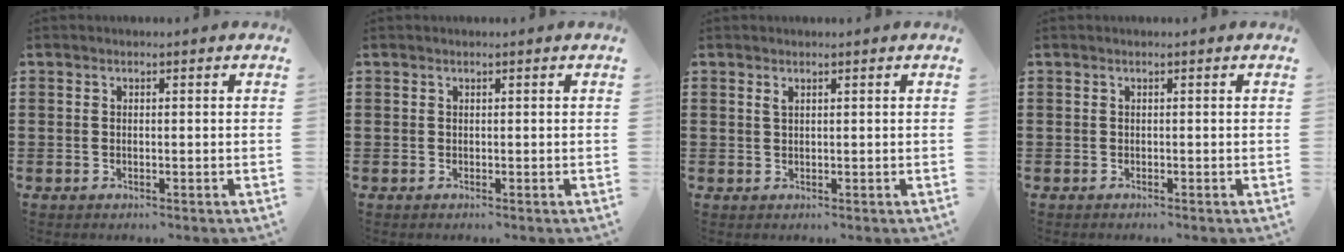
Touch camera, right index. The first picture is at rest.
{"total": 0.0}
{"total": 0.9, "force": [0.5, 0.3, 0.6], "torque": [-0.014, 0.003, 0.008]}
{"total": 0.0}